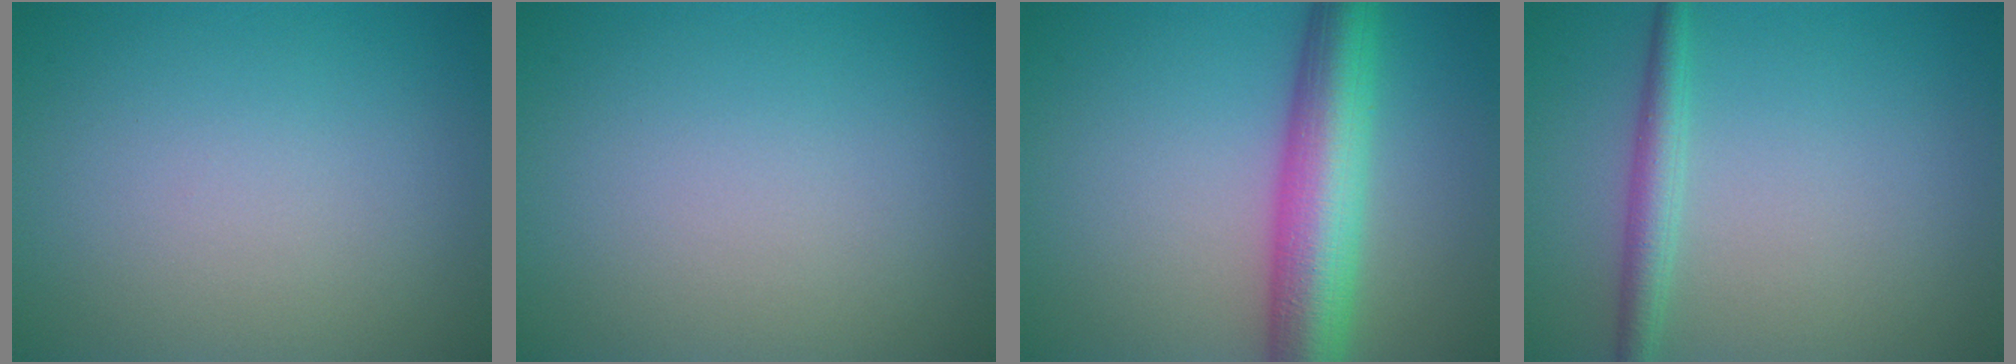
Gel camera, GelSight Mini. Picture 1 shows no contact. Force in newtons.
{"total": 0.0}
{"total": 8.1, "press": 8.1, "slide": 0.3}
{"total": 2.3, "press": 2.3, "slide": 0.0}